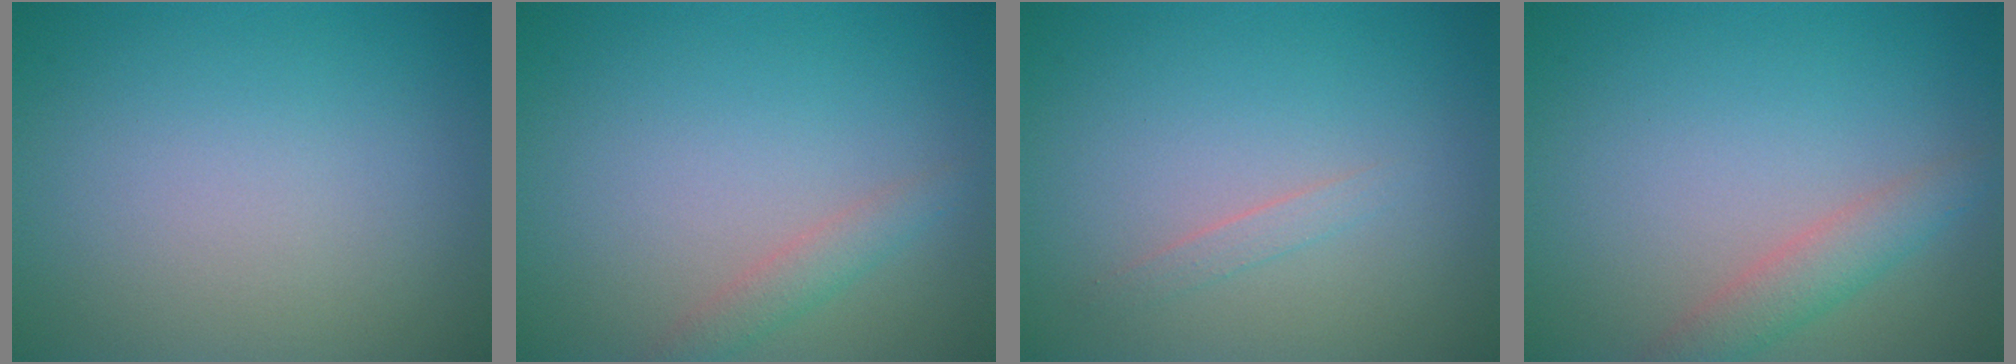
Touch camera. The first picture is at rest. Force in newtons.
{"total": 1.6, "press": 1.6, "slide": 0.2}
{"total": 0.9, "press": 0.9, "slide": 0.0}
{"total": 2.5, "press": 2.5, "slide": 0.2}